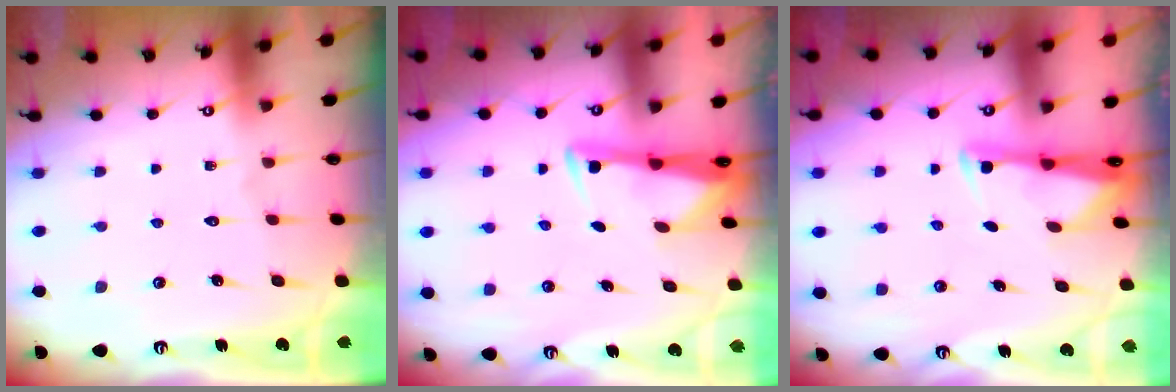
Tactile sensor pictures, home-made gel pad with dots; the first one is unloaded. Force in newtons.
{"total": 3.4, "press": 3.3, "slide": 0.9}
{"total": 2.7, "press": 2.7, "slide": 0.4}